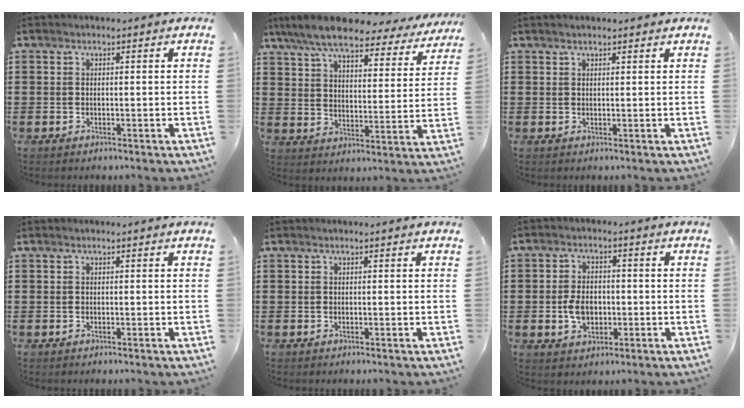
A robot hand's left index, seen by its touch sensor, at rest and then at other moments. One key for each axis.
{"total": 9.1, "fx": 8.0, "fy": 1.5, "fz": 4.1, "tx": -0.114, "ty": -0.039, "tz": 0.140}
{"total": 1.1, "fx": 1.0, "fy": 0.2, "fz": 0.5, "tx": -0.010, "ty": 0.002, "tz": 0.019}
{"total": 0.0}
{"total": 0.0}
{"total": 5.0, "fx": -0.8, "fy": 3.3, "fz": 3.7, "tx": -0.085, "ty": 0.002, "tz": -0.018}